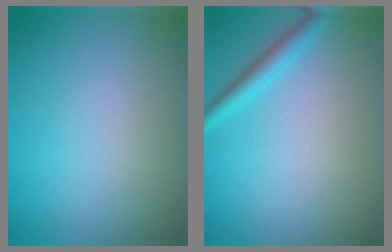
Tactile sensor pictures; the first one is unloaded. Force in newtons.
{"total": 2.0, "press": 2.0, "slide": 0.1}